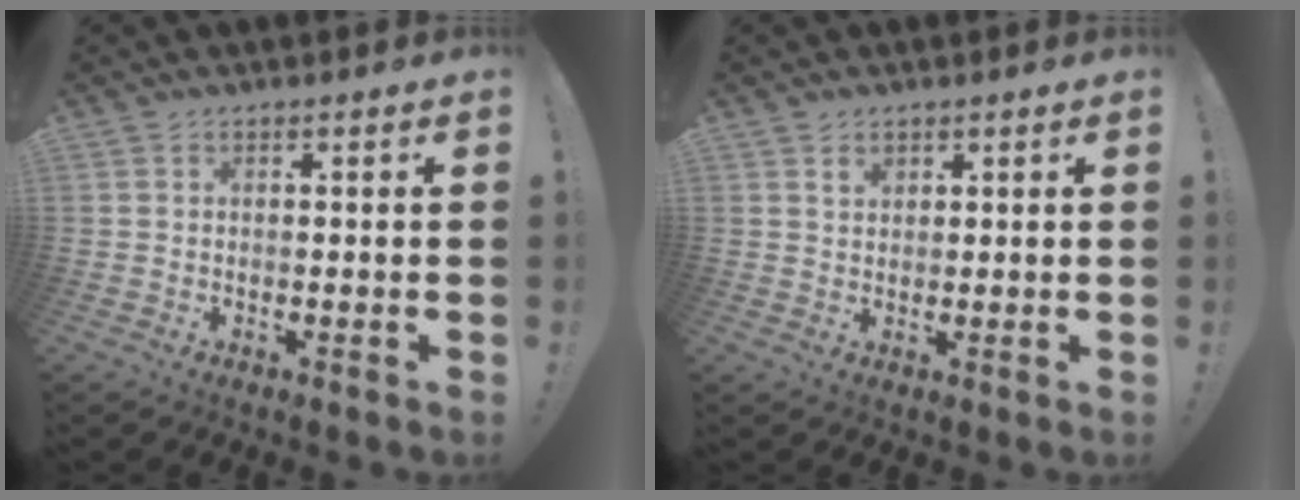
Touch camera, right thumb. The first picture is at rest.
{"total": 2.3, "force": [1.5, 1.5, 0.9], "torque": [-0.007, -0.006, 0.026]}